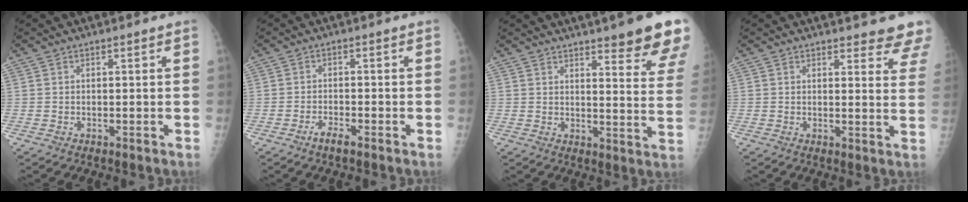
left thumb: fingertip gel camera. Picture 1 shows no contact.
{"total": 2.5, "force": [-1.9, 0.5, 1.6], "torque": [-0.039, 0.007, -0.037]}
{"total": 17.2, "force": [13.1, 2.8, 10.8], "torque": [-0.112, -0.070, 0.154]}
{"total": 9.7, "force": [9.2, 2.0, 2.4], "torque": [0.013, -0.058, 0.077]}